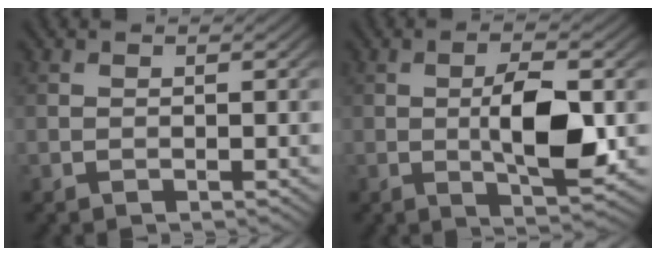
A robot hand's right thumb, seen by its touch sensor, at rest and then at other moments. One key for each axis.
{"total": 7.5, "fx": -0.4, "fy": 2.3, "fz": 7.1, "tx": -0.123, "ty": 0.002, "tz": -0.006}